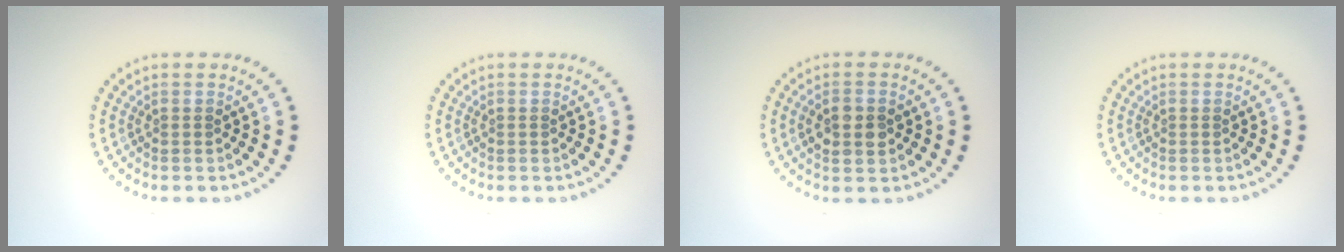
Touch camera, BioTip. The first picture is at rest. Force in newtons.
{"total": 0.0}
{"total": 2.8, "press": 2.8, "slide": 0.2}
{"total": 0.0}